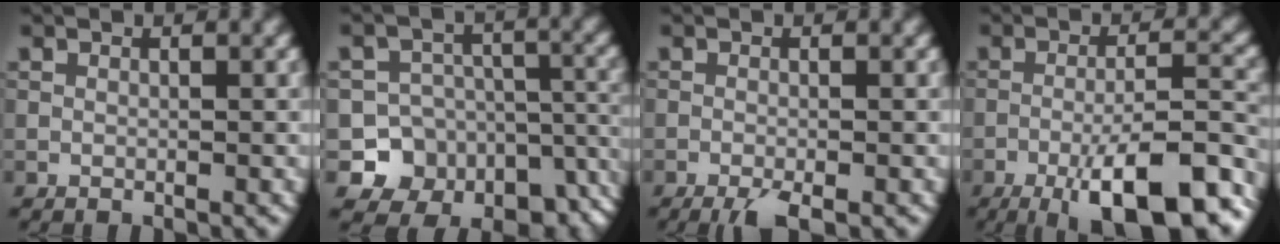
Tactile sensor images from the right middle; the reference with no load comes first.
{"total": 12.7, "force": [-6.9, 9.8, 4.1], "torque": [-0.065, -0.016, -0.084]}
{"total": 2.4, "force": [-1.7, 0.4, 1.7], "torque": [-0.031, -0.003, -0.031]}
{"total": 11.8, "force": [-6.9, 3.0, 9.1], "torque": [-0.143, -0.002, -0.108]}